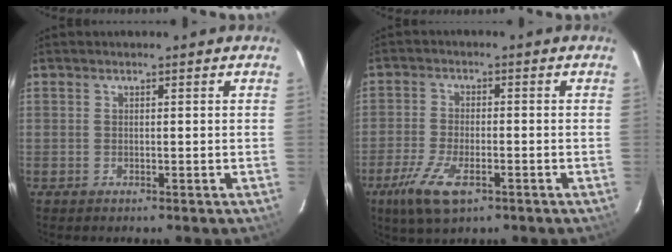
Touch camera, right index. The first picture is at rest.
{"total": 9.0, "force": [-5.1, 3.3, 6.6], "torque": [-0.159, -0.020, -0.094]}